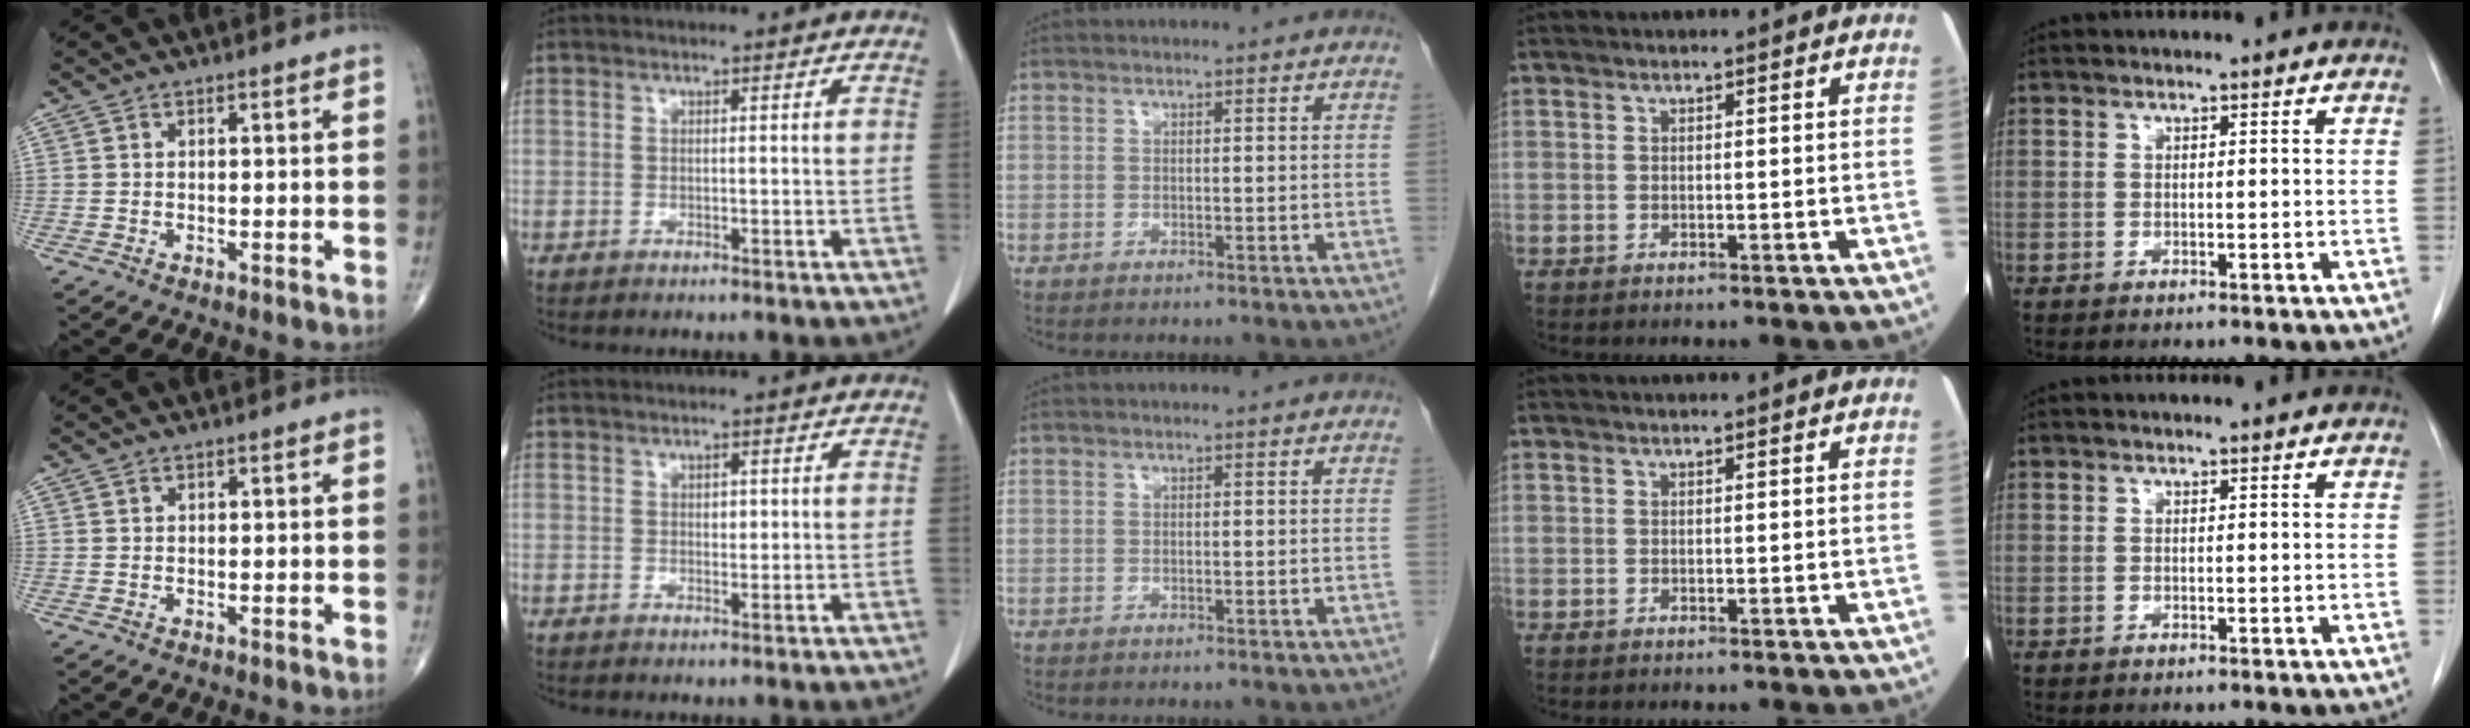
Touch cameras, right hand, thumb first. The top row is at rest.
{"index": {"total": 1.2, "force": [0.3, 0.8, 0.9], "torque": [-0.012, -0.001, 0.005]}}